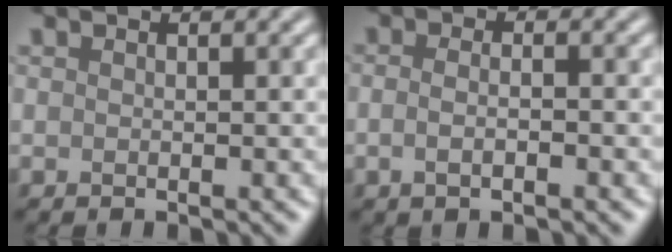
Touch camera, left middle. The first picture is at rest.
{"total": 2.8, "force": [-0.5, 1.3, 2.4], "torque": [-0.024, -0.002, -0.015]}